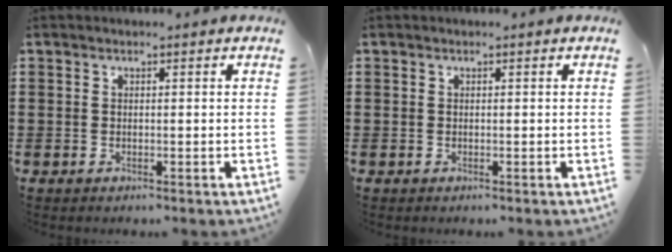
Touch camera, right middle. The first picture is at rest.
{"total": 0.0}